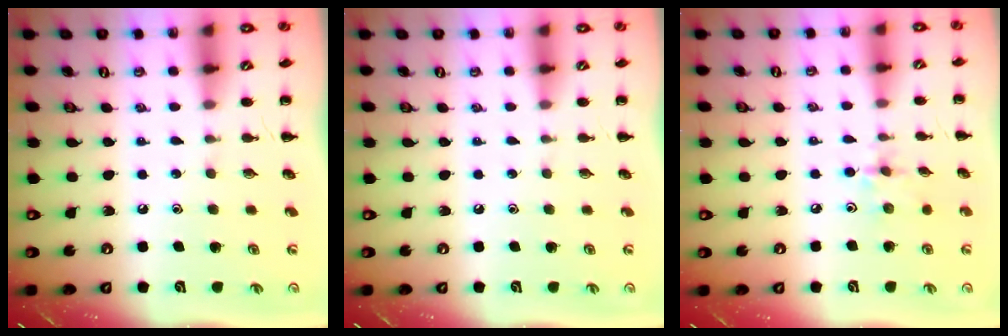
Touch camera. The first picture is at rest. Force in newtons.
{"total": 0.0}
{"total": 2.9, "press": 2.9, "slide": 0.5}